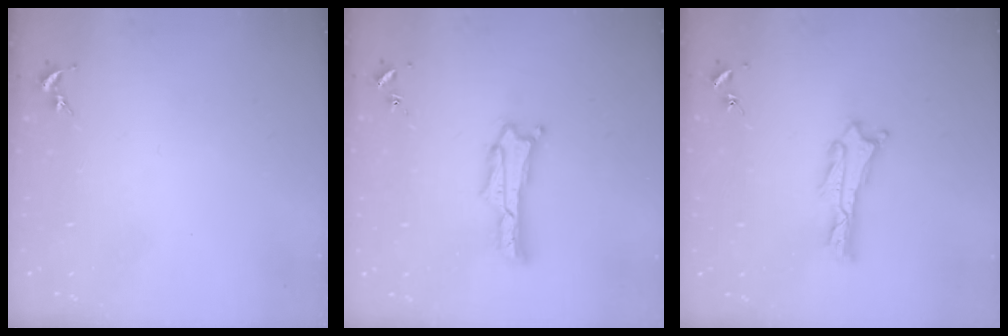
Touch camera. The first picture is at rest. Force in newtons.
{"total": 1.7, "press": 1.7, "slide": 0.3}
{"total": 1.1, "press": 1.1, "slide": 0.2}